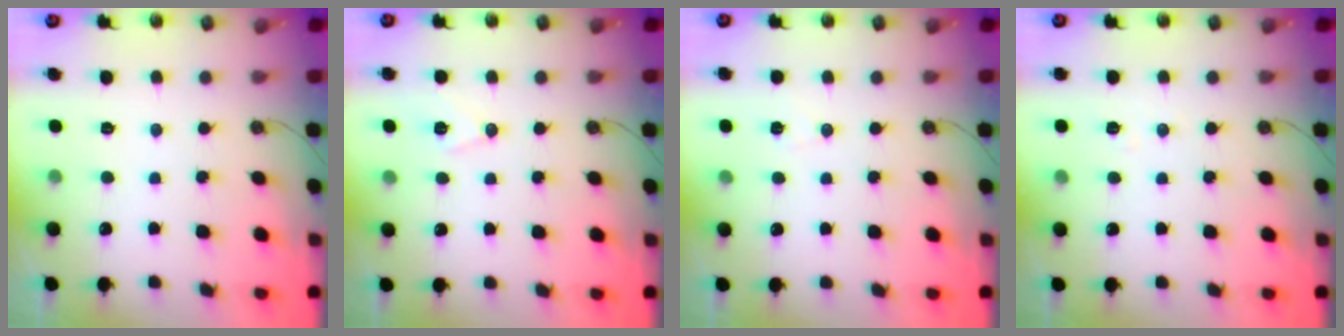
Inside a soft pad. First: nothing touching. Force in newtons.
{"total": 7.2, "press": 6.2, "slide": 3.7}
{"total": 5.2, "press": 4.7, "slide": 2.3}
{"total": 5.3, "press": 4.9, "slide": 2.0}